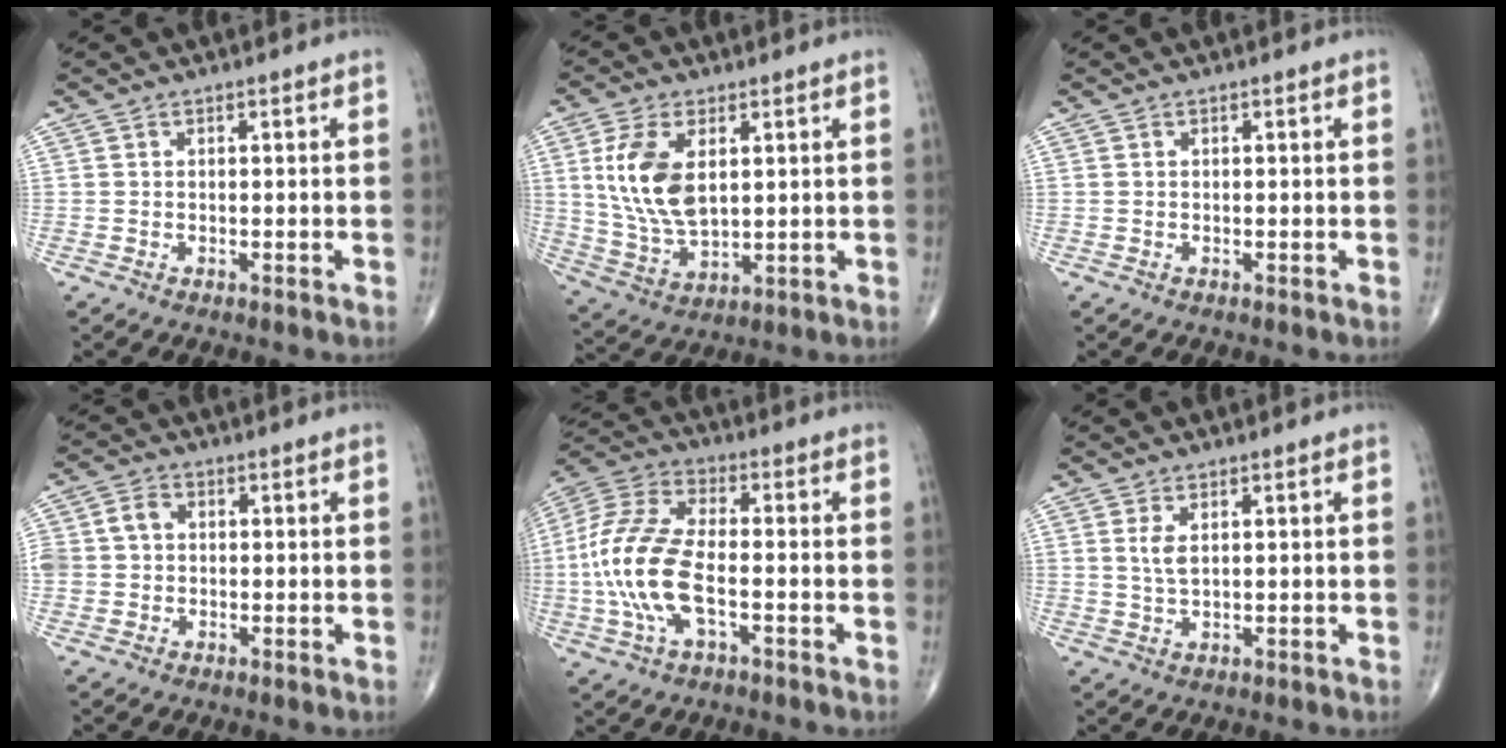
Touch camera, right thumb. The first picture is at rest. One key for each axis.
{"total": 12.8, "fx": 3.0, "fy": 7.0, "fz": 10.3, "tx": -0.201, "ty": -0.014, "tz": 0.066}
{"total": 0.0}
{"total": 5.9, "fx": 0.3, "fy": 4.9, "fz": 3.2, "tx": -0.060, "ty": 0.021, "tz": 0.005}
{"total": 15.9, "fx": -3.0, "fy": 7.2, "fz": 13.9, "tx": -0.309, "ty": 0.025, "tz": -0.060}
{"total": 3.0, "fx": 0.9, "fy": 1.3, "fz": 2.5, "tx": -0.051, "ty": -0.003, "tz": 0.022}